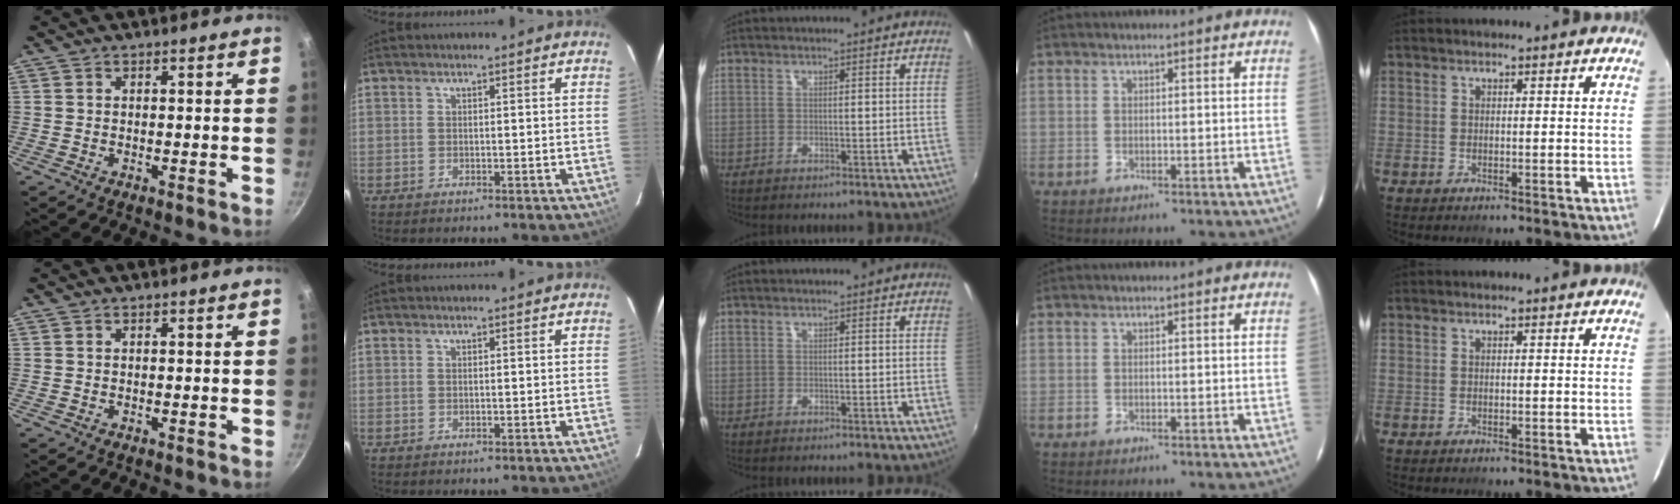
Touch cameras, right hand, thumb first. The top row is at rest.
{}